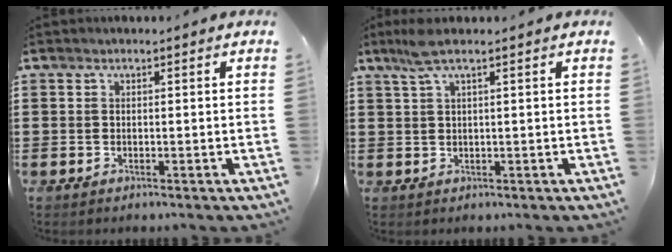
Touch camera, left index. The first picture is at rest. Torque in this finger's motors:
{"motor_torque": [1.39, 0.75, 0.29, 0.11]}